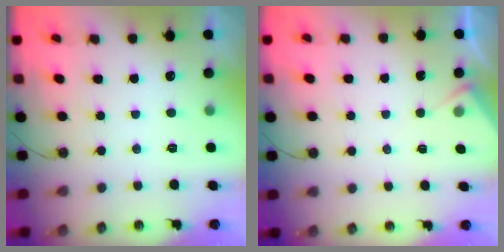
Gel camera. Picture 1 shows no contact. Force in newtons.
{"total": 4.8, "press": 4.7, "slide": 0.6}